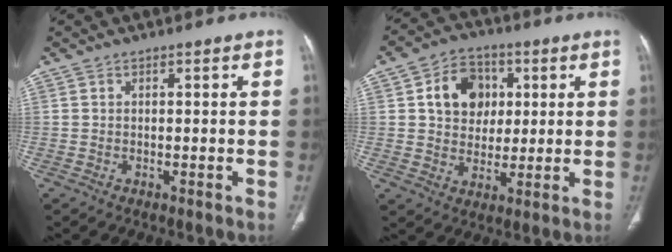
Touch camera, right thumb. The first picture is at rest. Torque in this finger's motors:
{"motor_torque": [0.47, 2.08, 1.07, -0.07, 0.03]}